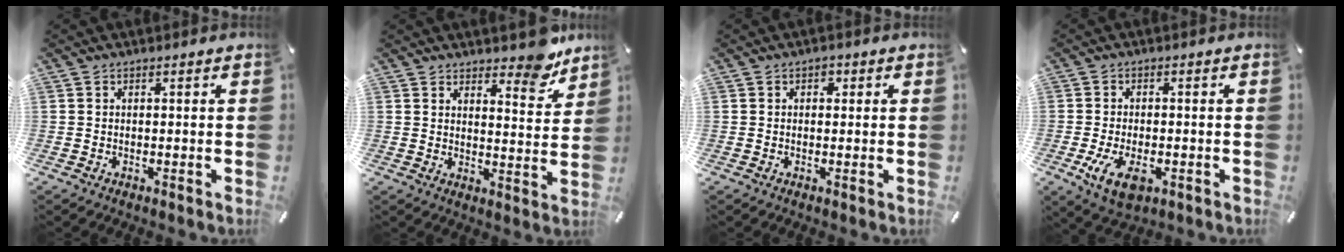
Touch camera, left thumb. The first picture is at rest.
{"total": 8.9, "force": [7.3, 3.9, 3.1], "torque": [-0.016, -0.060, 0.125]}
{"total": 1.1, "force": [0.3, 1.0, 0.4], "torque": [-0.002, 0.004, 0.002]}
{"total": 7.0, "force": [-2.4, 4.0, 5.2], "torque": [-0.113, -0.005, -0.045]}